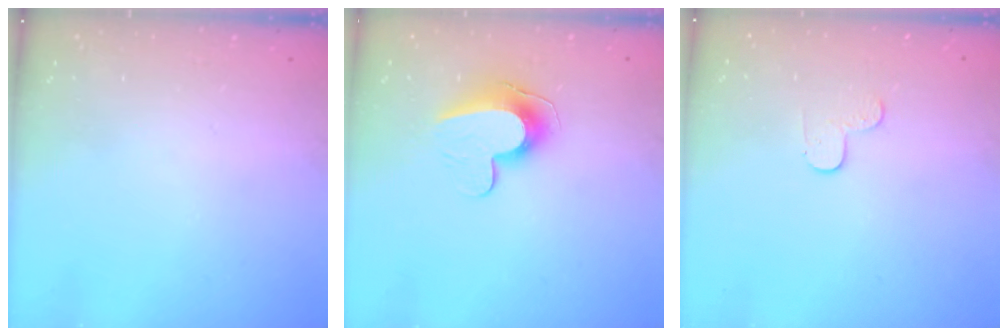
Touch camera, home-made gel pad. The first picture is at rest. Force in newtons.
{"total": 11.8, "press": 11.8, "slide": 0.6}
{"total": 3.7, "press": 3.7, "slide": 0.4}